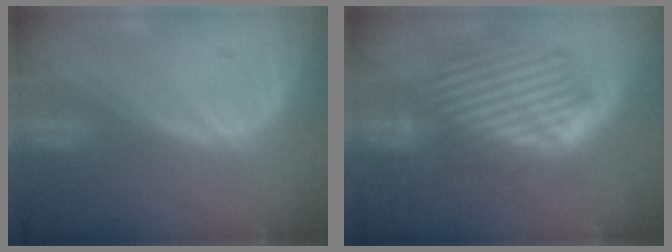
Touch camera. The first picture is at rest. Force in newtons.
{"total": 9.1, "press": 8.3, "slide": 3.7}